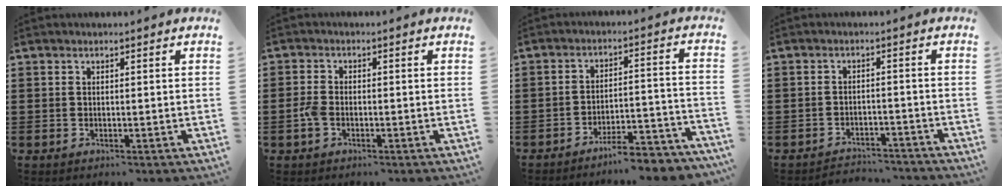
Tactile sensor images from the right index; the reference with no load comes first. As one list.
[{"total": 2.6, "force": [-1.0, 1.5, 1.9], "torque": [-0.058, -0.006, -0.023]}, {"total": 6.1, "force": [-5.8, 0.0, 1.9], "torque": [-0.029, 0.002, -0.110]}, {"total": 3.0, "force": [-3.0, 0.2, 0.0], "torque": [-0.009, -0.002, -0.065]}]